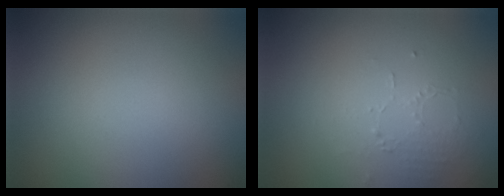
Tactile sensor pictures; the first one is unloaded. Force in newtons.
{"total": 1.3, "press": 0.6, "slide": 1.1}